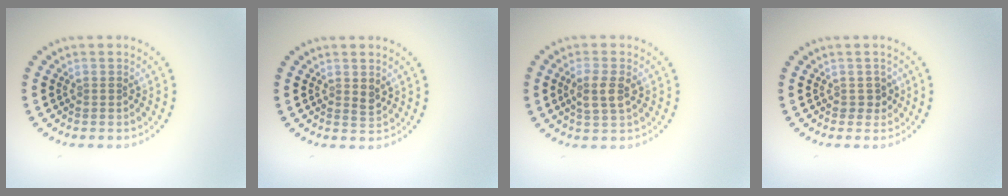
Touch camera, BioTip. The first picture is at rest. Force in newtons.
{"total": 1.0, "press": 1.0, "slide": 0.3}
{"total": 2.5, "press": 2.4, "slide": 0.6}
{"total": 1.1, "press": 1.0, "slide": 0.4}